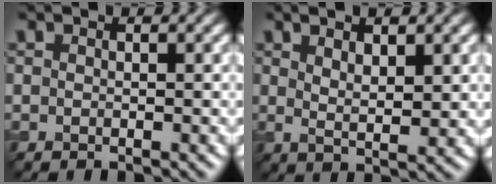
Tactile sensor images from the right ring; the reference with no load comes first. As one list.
[{"total": 3.9, "force": [1.9, 1.1, 3.3], "torque": [-0.060, -0.008, 0.035]}]